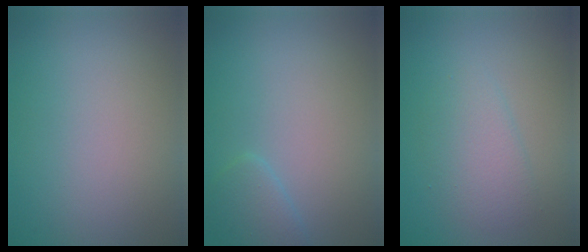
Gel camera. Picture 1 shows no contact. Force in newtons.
{"total": 1.6, "press": 1.6, "slide": 0.1}
{"total": 2.6, "press": 2.6, "slide": 0.0}